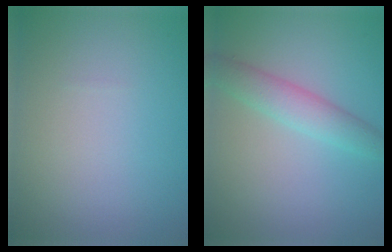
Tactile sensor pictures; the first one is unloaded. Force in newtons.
{"total": 3.2, "press": 3.2, "slide": 0.1}